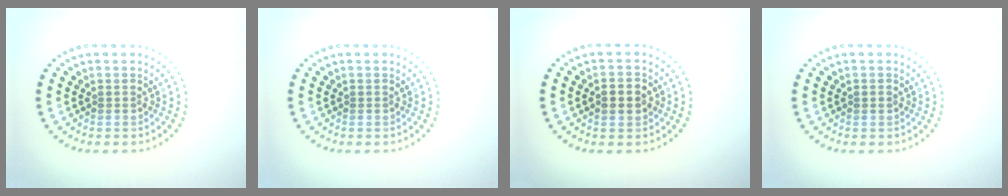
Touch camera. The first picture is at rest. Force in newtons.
{"total": 0.0}
{"total": 2.4, "press": 2.4, "slide": 0.1}
{"total": 0.6, "press": 0.6, "slide": 0.1}